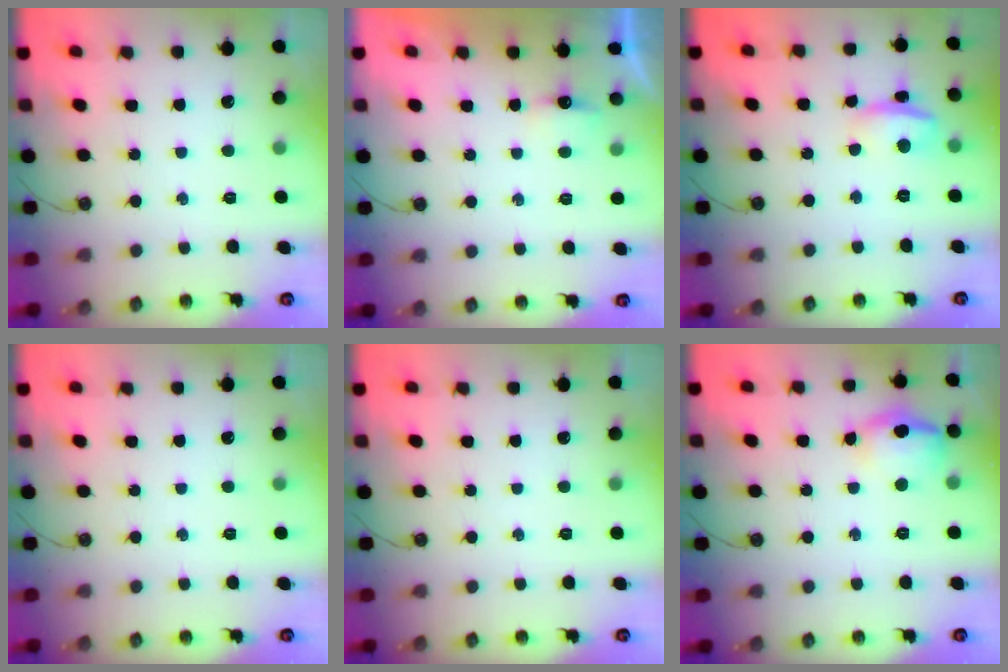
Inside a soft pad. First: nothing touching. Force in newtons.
{"total": 3.8, "press": 3.7, "slide": 0.7}
{"total": 11.7, "press": 5.7, "slide": 10.3}
{"total": 0.0}
{"total": 0.0}
{"total": 16.3, "press": 12.4, "slide": 10.6}